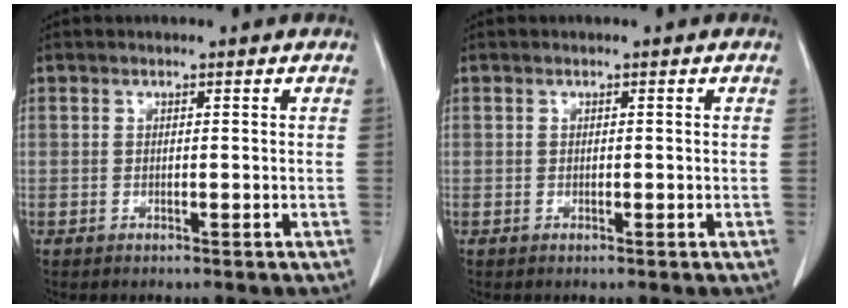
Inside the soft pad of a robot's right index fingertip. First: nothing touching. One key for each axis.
{"total": 0.0}